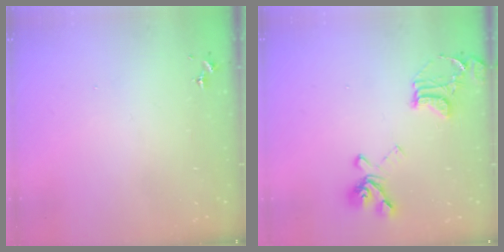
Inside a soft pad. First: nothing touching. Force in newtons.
{"total": 17.6, "press": 17.5, "slide": 1.6}